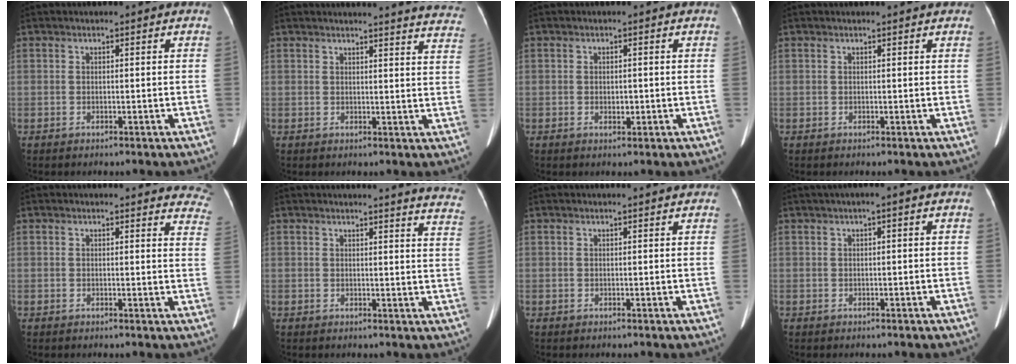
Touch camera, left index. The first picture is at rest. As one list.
[{"total": 16.4, "force": [16.0, 1.2, 3.7], "torque": [-0.024, -0.083, 0.148]}, {"total": 1.6, "force": [-0.4, 0.9, 1.2], "torque": [-0.022, -0.001, -0.004]}, {"total": 3.6, "force": [3.4, 0.5, 1.1], "torque": [-0.017, 0.013, 0.023]}, {"total": 11.3, "force": [10.8, 2.8, 2.1], "torque": [0.022, -0.048, 0.072]}, {"total": 12.2, "force": [11.8, 0.4, 3.0], "torque": [-0.011, -0.084, 0.092]}, {"total": 3.9, "force": [3.7, 0.4, 1.4], "torque": [-0.020, 0.014, 0.027]}, {"total": 1.5, "force": [0.6, 0.1, 1.3], "torque": [-0.019, 0.013, 0.011]}]